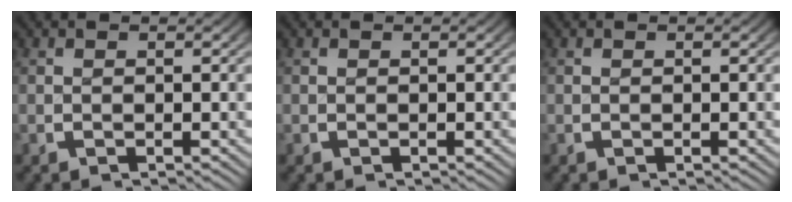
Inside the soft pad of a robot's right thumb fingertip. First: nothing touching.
{"total": 0.0}
{"total": 0.0}